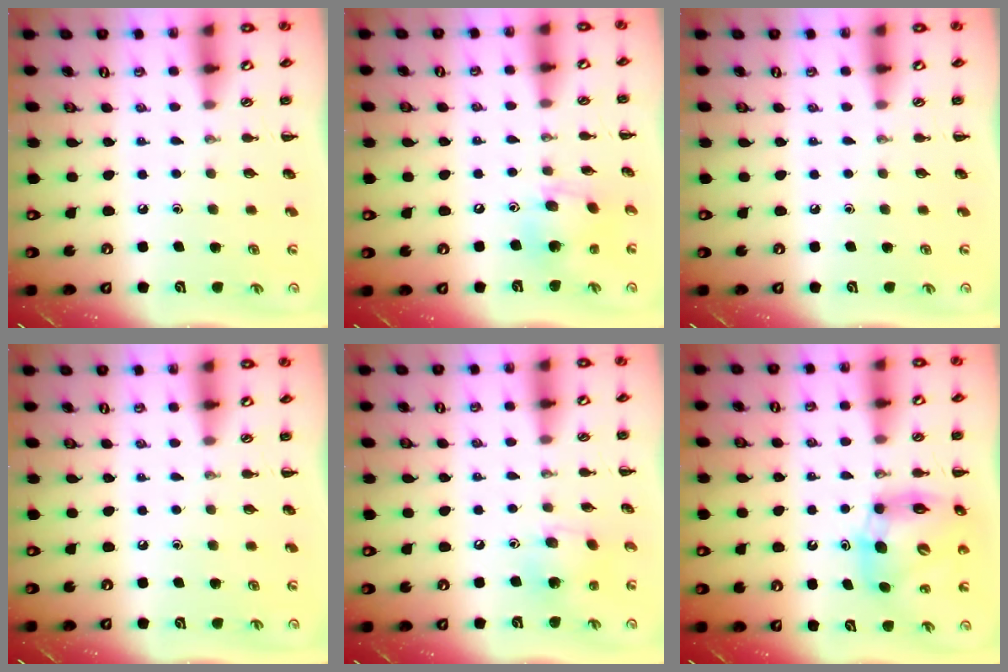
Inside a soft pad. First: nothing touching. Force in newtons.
{"total": 10.8, "press": 10.5, "slide": 2.6}
{"total": 0.0}
{"total": 0.0}
{"total": 6.4, "press": 6.2, "slide": 1.7}
{"total": 10.5, "press": 10.1, "slide": 2.8}